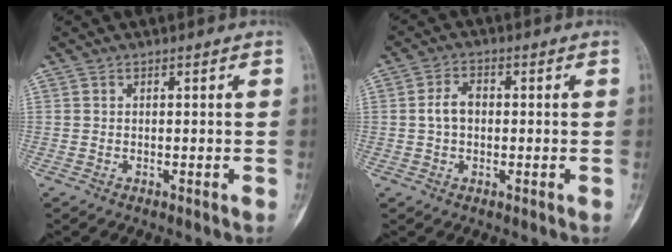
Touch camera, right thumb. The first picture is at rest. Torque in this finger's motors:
{"motor_torque": [0.48, 0.47, 0.33, -0.21, -0.02]}